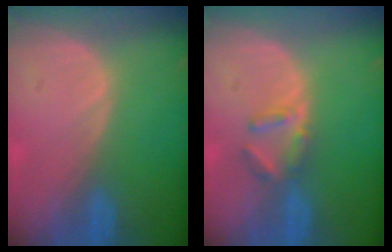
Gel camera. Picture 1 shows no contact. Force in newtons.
{"total": 3.3, "press": 3.2, "slide": 0.4}